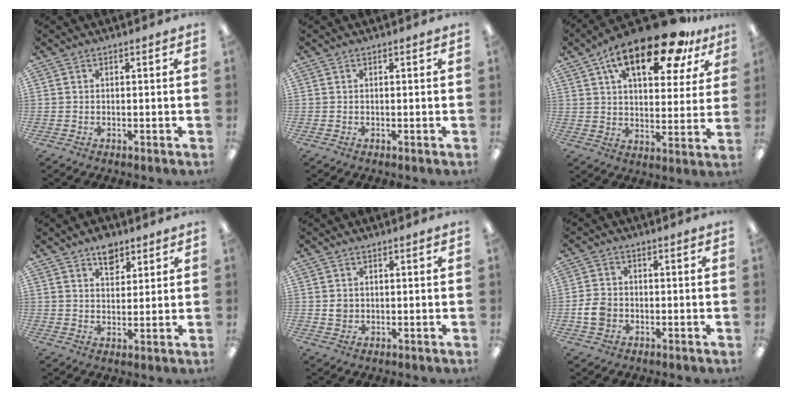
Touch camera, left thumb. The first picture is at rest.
{"total": 0.0}
{"total": 20.7, "force": [12.3, 8.3, 14.5], "torque": [-0.229, -0.056, 0.202]}
{"total": 6.3, "force": [4.4, 3.6, 2.8], "torque": [-0.026, -0.020, 0.075]}
{"total": 1.9, "force": [0.4, 1.7, 0.8], "torque": [-0.008, 0.000, 0.005]}
{"total": 5.1, "force": [-1.1, 4.2, 2.8], "torque": [-0.053, 0.003, -0.023]}